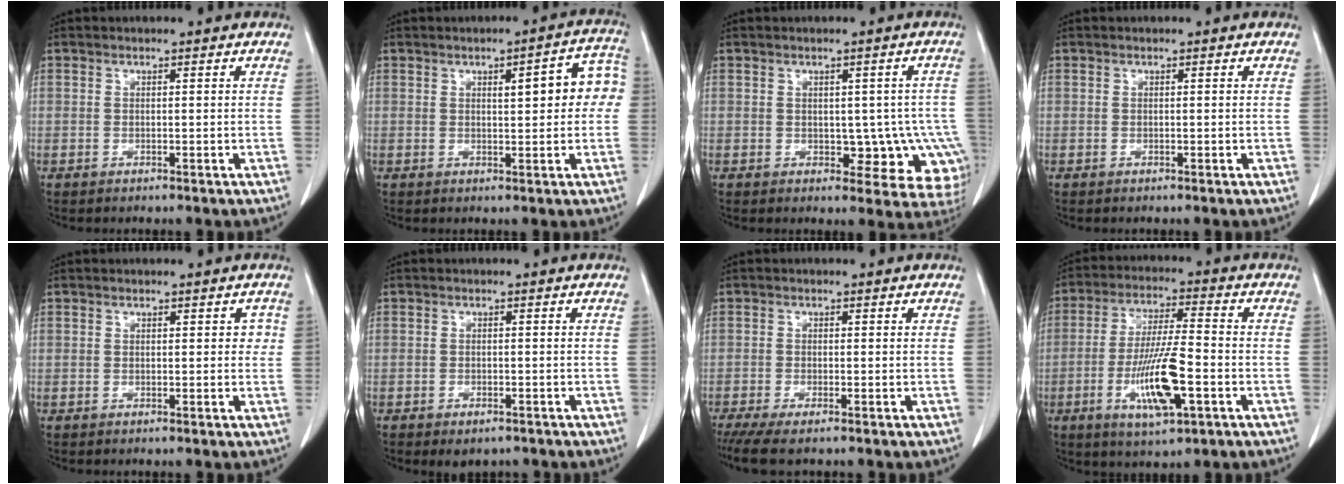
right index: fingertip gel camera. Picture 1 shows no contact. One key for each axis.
{"total": 7.5, "fx": 1.2, "fy": 2.1, "fz": 7.1, "tx": -0.084, "ty": 0.029, "tz": 0.012}
{"total": 8.8, "fx": -2.0, "fy": 5.4, "fz": 6.7, "tx": -0.050, "ty": 0.018, "tz": -0.016}
{"total": 0.0}
{"total": 1.6, "fx": 0.3, "fy": 1.1, "fz": 1.1, "tx": -0.006, "ty": 0.012, "tz": 0.002}
{"total": 3.3, "fx": -2.4, "fy": 1.6, "fz": 1.5, "tx": -0.016, "ty": -0.002, "tz": -0.027}
{"total": 4.9, "fx": -3.7, "fy": 0.8, "fz": 3.1, "tx": -0.049, "ty": -0.011, "tz": -0.061}
{"total": 11.8, "fx": -3.9, "fy": 1.8, "fz": 11.0, "tx": -0.211, "ty": -0.010, "tz": -0.068}